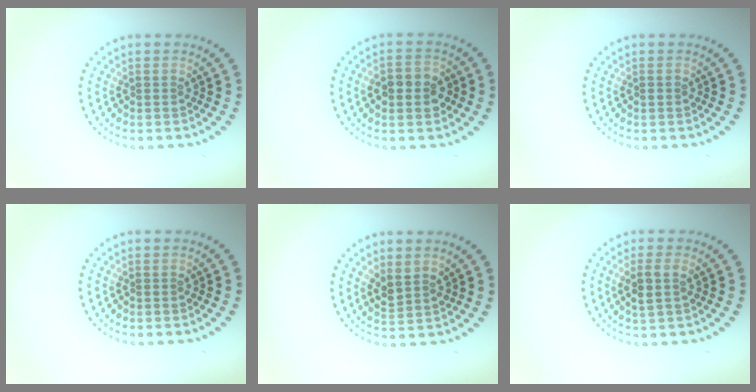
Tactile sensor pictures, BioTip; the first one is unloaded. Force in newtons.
{"total": 3.1, "press": 3.0, "slide": 0.4}
{"total": 0.5, "press": 0.5, "slide": 0.1}
{"total": 0.0}
{"total": 2.0, "press": 1.7, "slide": 1.1}
{"total": 2.0, "press": 1.8, "slide": 0.7}